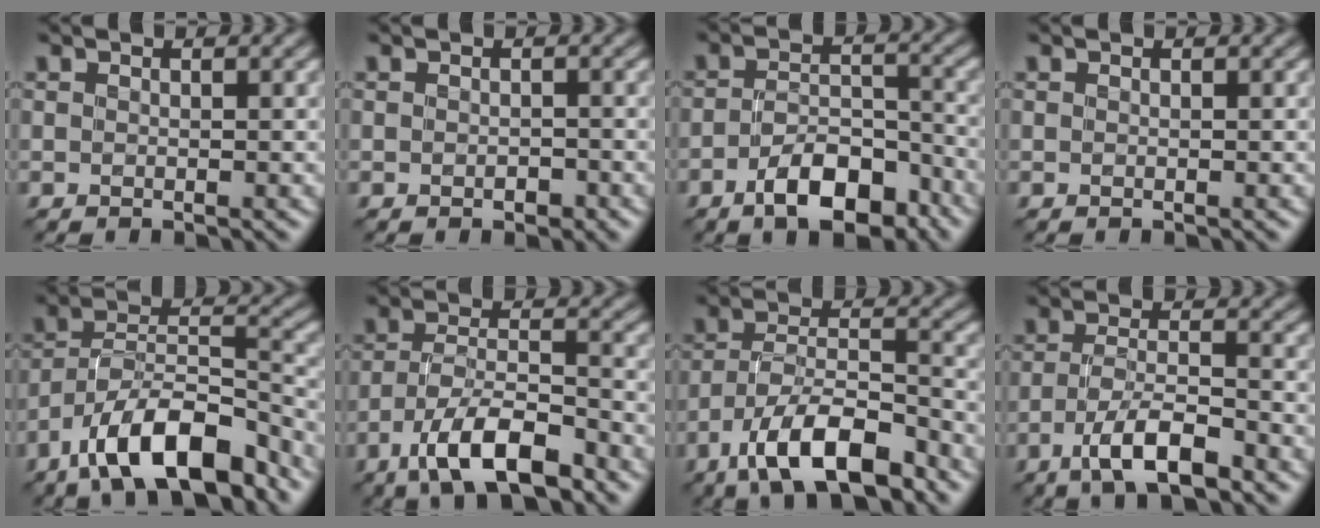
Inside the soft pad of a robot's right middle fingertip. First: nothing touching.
{"total": 0.7, "force": [-0.3, 0.5, 0.4], "torque": [-0.007, 0.000, -0.006]}
{"total": 6.2, "force": [-3.8, 2.6, 4.2], "torque": [-0.068, 0.003, -0.065]}
{"total": 0.0}
{"total": 10.2, "force": [-7.0, 3.5, 6.6], "torque": [-0.101, 0.017, -0.132]}
{"total": 7.9, "force": [-5.1, 2.5, 5.5], "torque": [-0.095, 0.004, -0.094]}
{"total": 9.3, "force": [-6.0, 3.1, 6.4], "torque": [-0.106, 0.007, -0.113]}
{"total": 5.5, "force": [-3.4, 1.4, 4.1], "torque": [-0.078, 0.003, -0.064]}